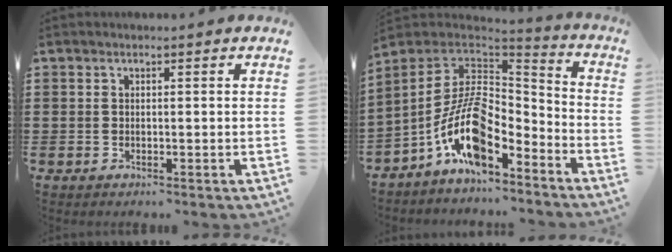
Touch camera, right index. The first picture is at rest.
{"total": 13.8, "force": [-6.2, 6.5, 10.6], "torque": [-0.233, 0.012, -0.126]}